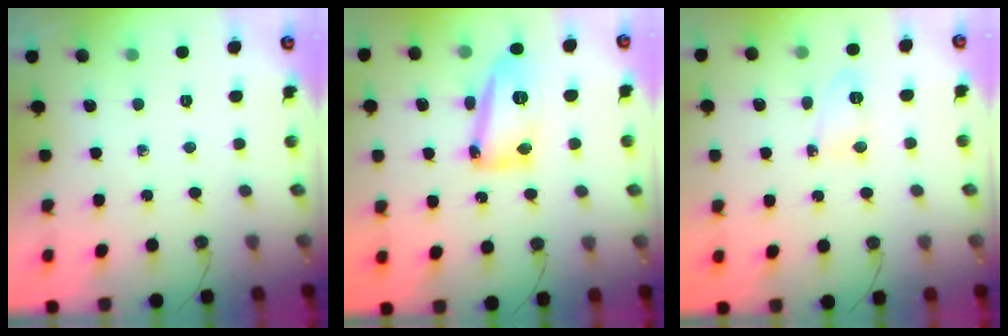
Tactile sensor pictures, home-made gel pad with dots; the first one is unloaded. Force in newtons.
{"total": 18.4, "press": 15.6, "slide": 9.7}
{"total": 4.2, "press": 4.0, "slide": 1.3}